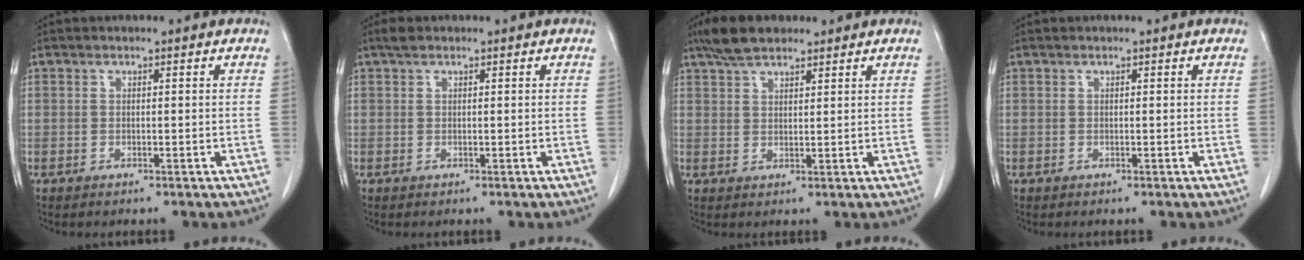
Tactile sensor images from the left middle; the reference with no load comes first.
{"total": 1.2, "force": [0.9, 0.4, 0.7], "torque": [-0.018, 0.014, 0.017]}
{"total": 5.7, "force": [4.5, 2.0, 2.8], "torque": [-0.063, 0.016, 0.086]}
{"total": 0.0}